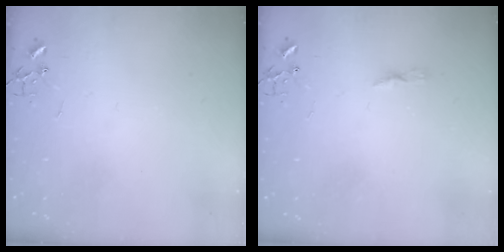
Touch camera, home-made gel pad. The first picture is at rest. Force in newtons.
{"total": 3.9, "press": 3.9, "slide": 0.5}